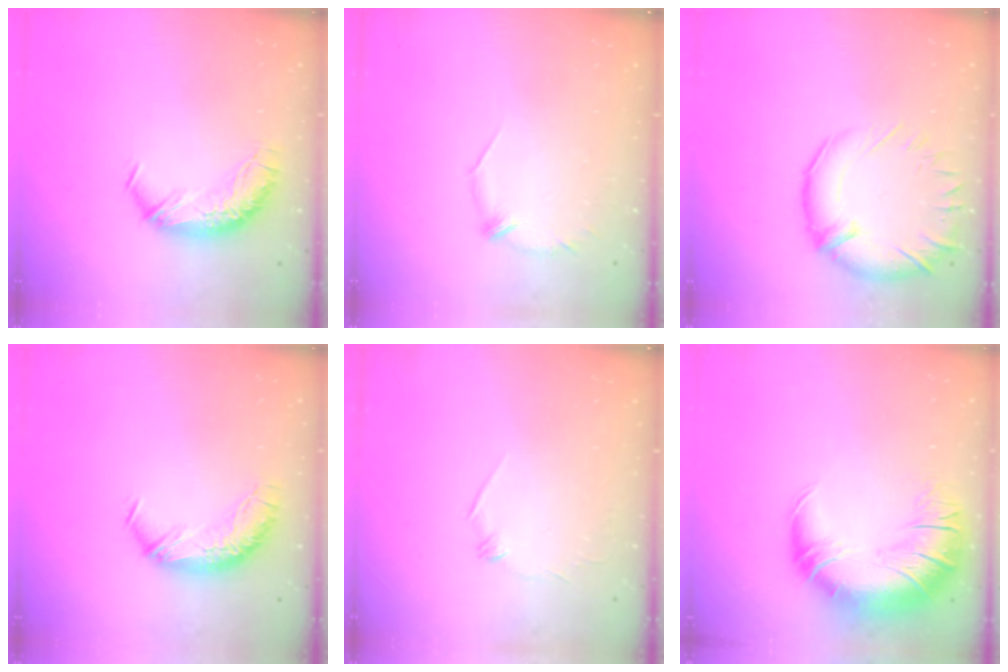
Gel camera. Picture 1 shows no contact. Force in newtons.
{"total": 6.1, "press": 6.0, "slide": 1.1}
{"total": 5.9, "press": 4.1, "slide": 4.2}
{"total": 0.0}
{"total": 8.5, "press": 8.5, "slide": 0.4}
{"total": 7.1, "press": 6.0, "slide": 3.9}